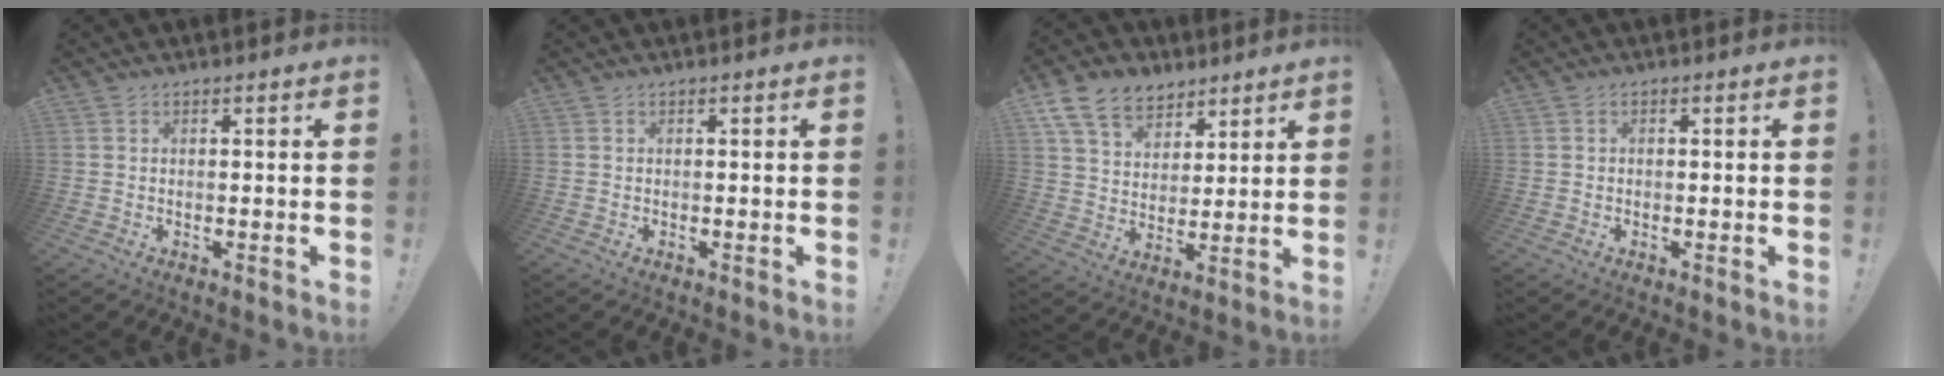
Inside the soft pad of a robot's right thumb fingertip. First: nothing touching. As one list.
[{"total": 0.0}, {"total": 12.8, "force": [8.2, 8.6, 4.8], "torque": [-0.084, -0.050, 0.160]}, {"total": 0.5, "force": [-0.4, 0.4, 0.2], "torque": [-0.007, 0.003, -0.006]}]